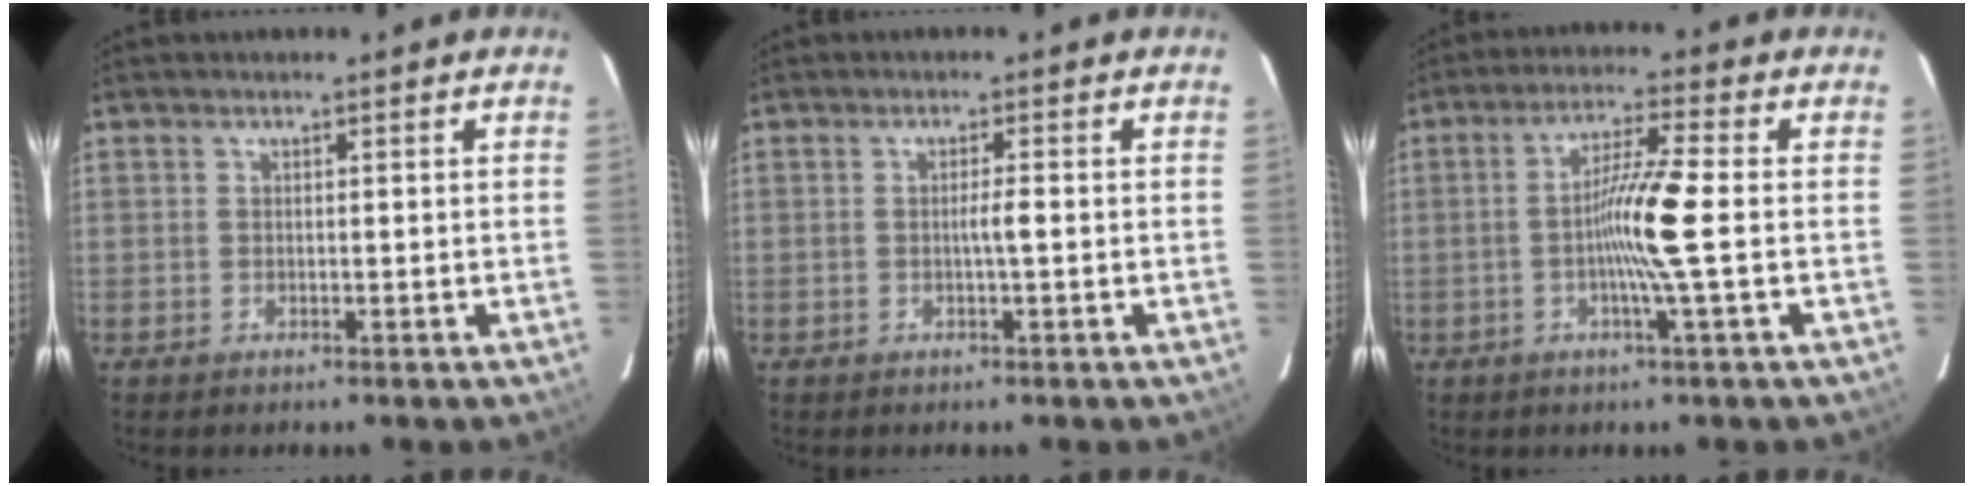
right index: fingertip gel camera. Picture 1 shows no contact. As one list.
[{"total": 1.6, "force": [-0.3, -0.2, 1.6], "torque": [-0.029, 0.000, -0.005]}, {"total": 8.1, "force": [-1.0, -1.1, 8.0], "torque": [-0.148, -0.002, -0.024]}]